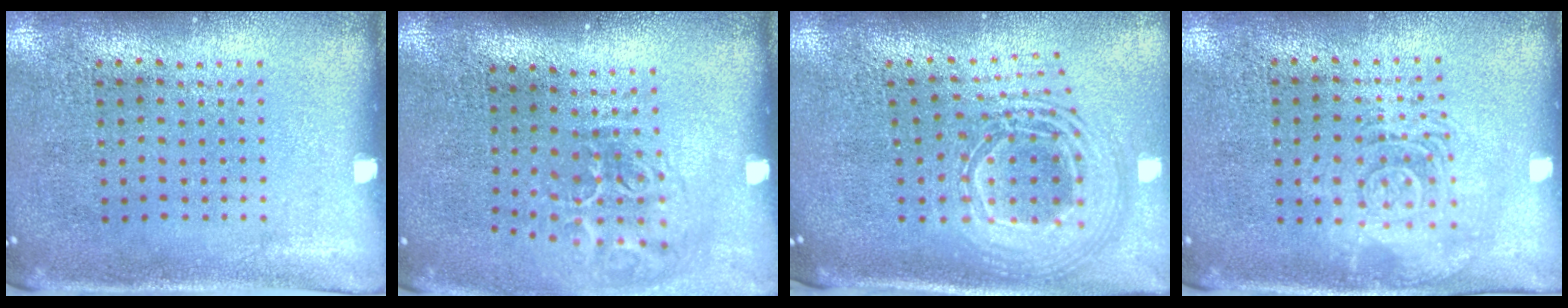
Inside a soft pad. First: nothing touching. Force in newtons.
{"total": 2.1, "press": 1.3, "slide": 1.6}
{"total": 2.5, "press": 1.8, "slide": 1.7}
{"total": 2.8, "press": 2.8, "slide": 0.4}